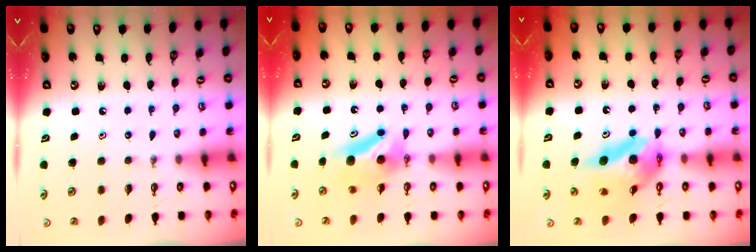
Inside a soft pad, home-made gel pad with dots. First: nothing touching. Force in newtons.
{"total": 7.7, "press": 6.1, "slide": 4.7}
{"total": 13.7, "press": 13.6, "slide": 1.6}